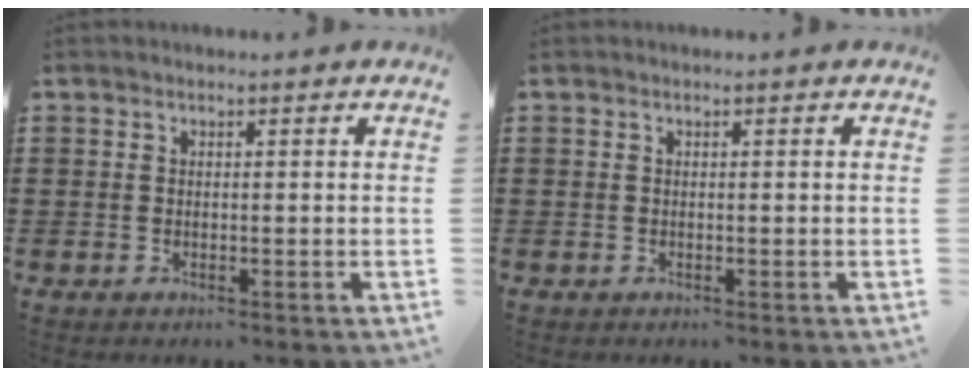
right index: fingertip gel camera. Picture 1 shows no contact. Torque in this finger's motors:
{"motor_torque": [0.00, 0.00, 0.00, -0.01]}